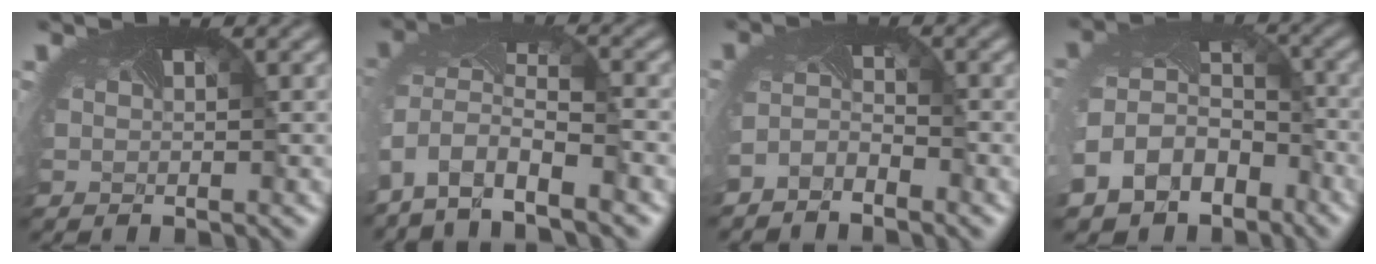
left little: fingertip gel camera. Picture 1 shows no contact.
{"total": 7.9, "force": [-5.5, 3.5, 4.4], "torque": [-0.115, -0.028, -0.082]}
{"total": 2.1, "force": [-2.1, 0.2, -0.4], "torque": [-0.021, -0.012, -0.043]}
{"total": 10.3, "force": [-5.6, 7.9, 3.4], "torque": [-0.117, -0.038, -0.085]}